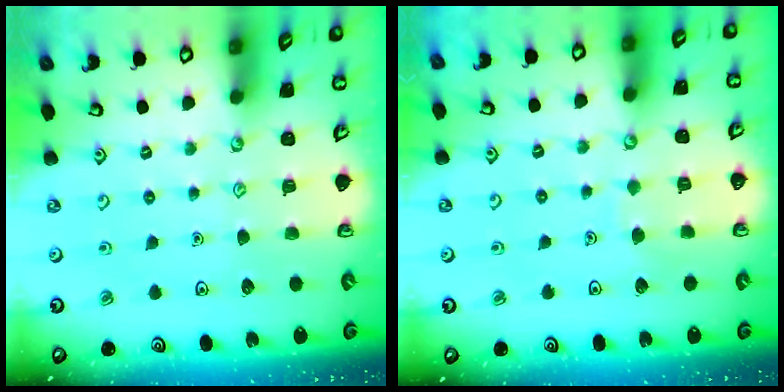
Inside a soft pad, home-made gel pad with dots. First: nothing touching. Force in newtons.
{"total": 3.1, "press": 3.1, "slide": 0.2}